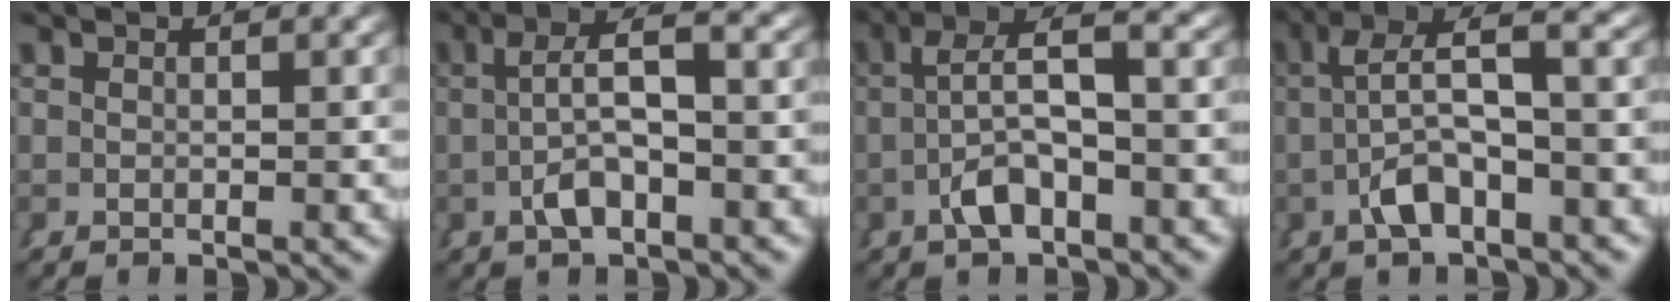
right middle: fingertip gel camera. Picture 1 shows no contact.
{"total": 4.9, "force": [-0.1, 1.6, 4.6], "torque": [-0.061, 0.004, 0.003]}
{"total": 6.0, "force": [0.3, 2.4, 5.6], "torque": [-0.079, 0.005, 0.008]}
{"total": 7.5, "force": [0.3, 3.2, 6.8], "torque": [-0.100, 0.002, 0.010]}